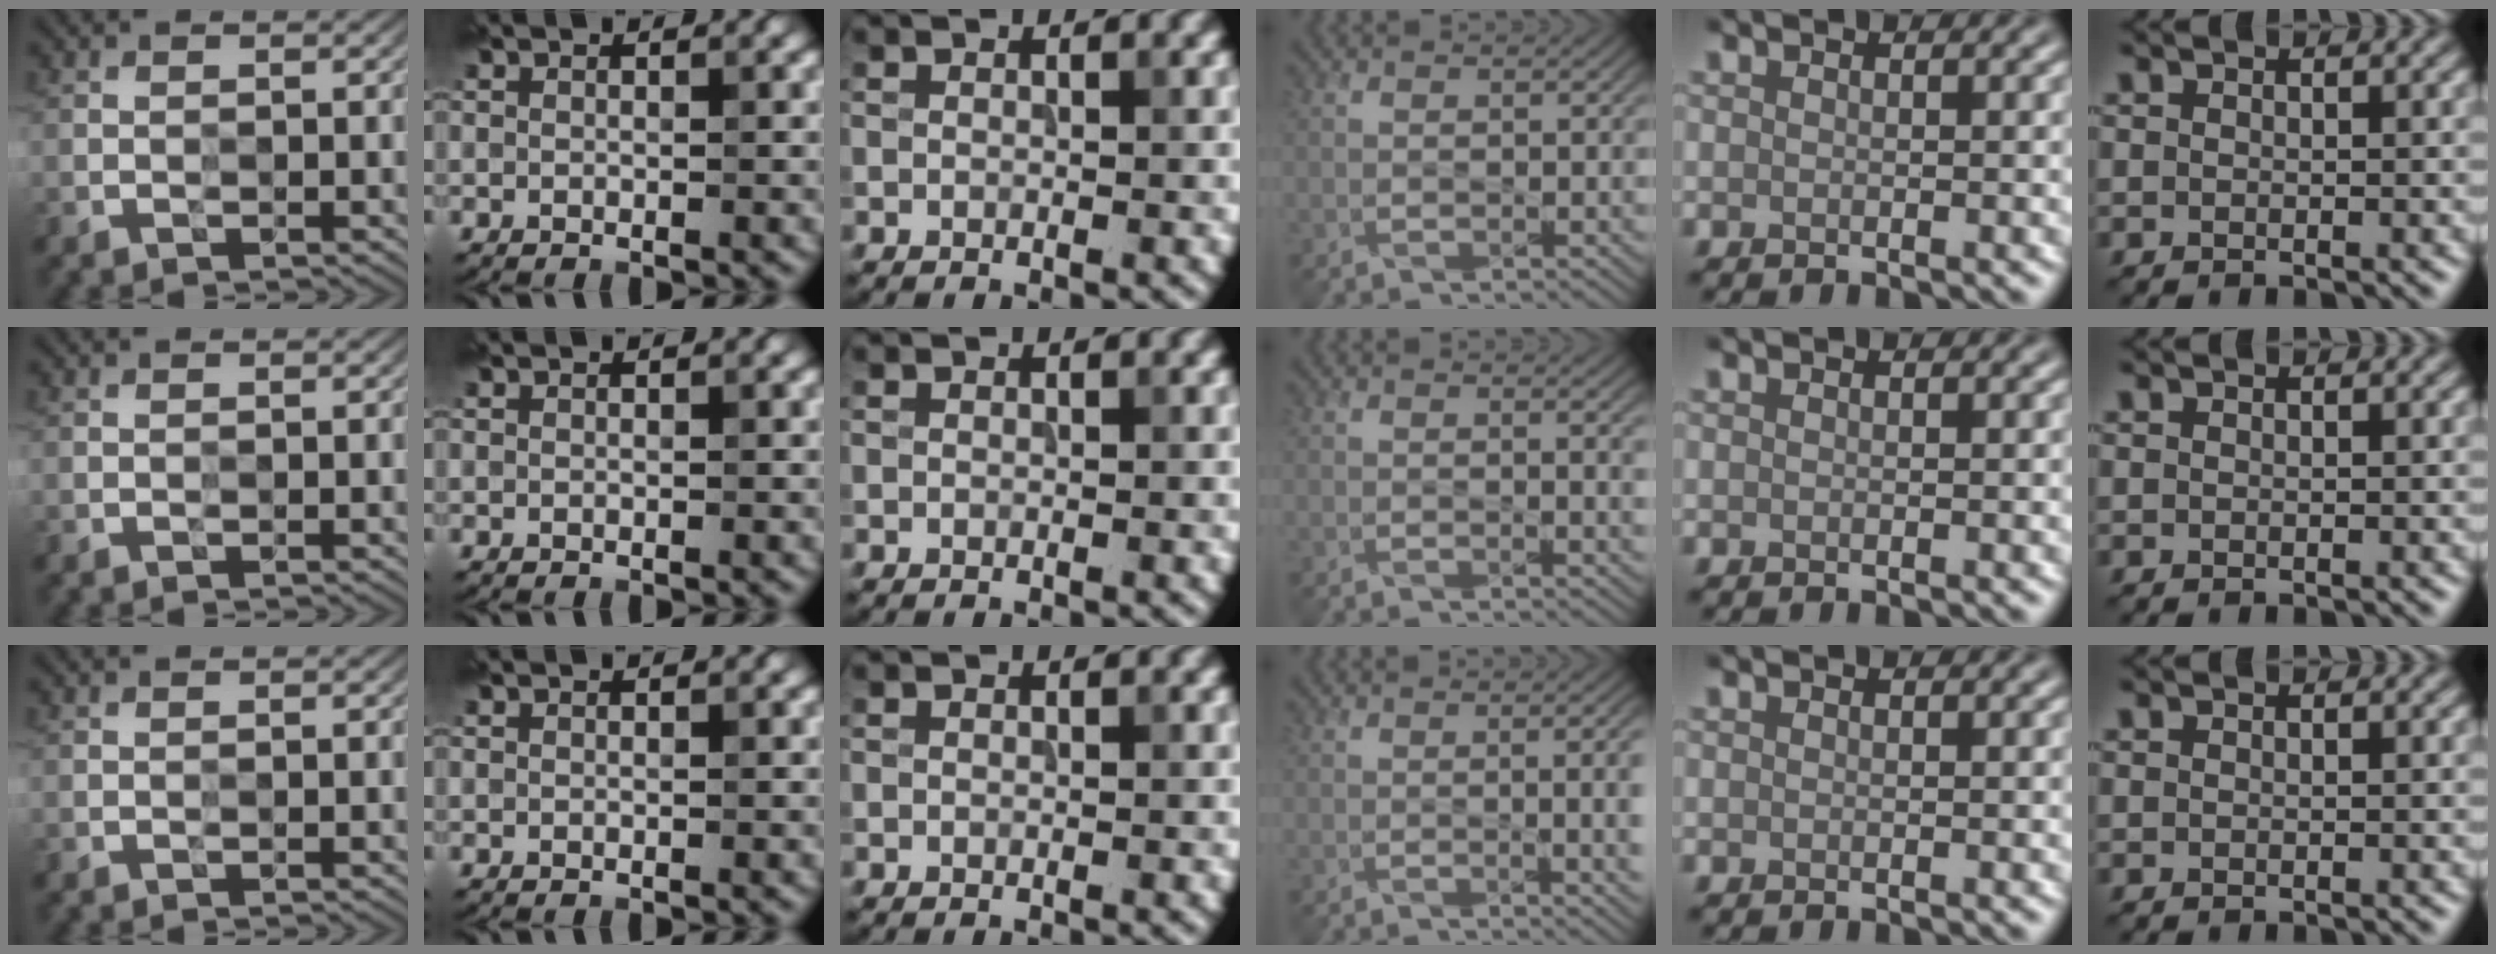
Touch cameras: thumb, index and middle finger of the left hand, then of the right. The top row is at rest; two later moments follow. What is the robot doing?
{"motion": "press", "object": "grip strengthener"}